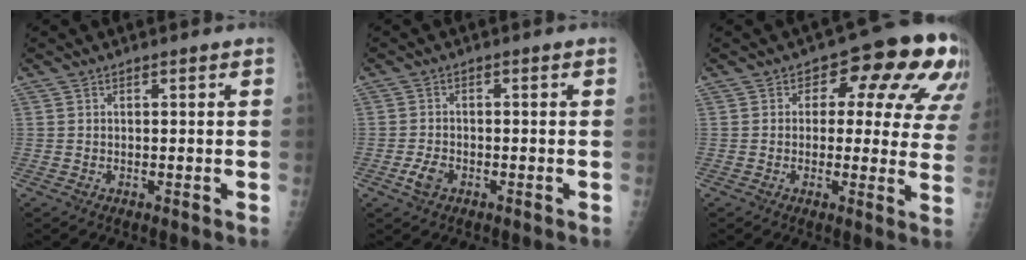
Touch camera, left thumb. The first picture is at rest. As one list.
[{"total": 3.0, "force": [-1.5, 1.8, 1.9], "torque": [-0.038, 0.005, -0.026]}, {"total": 15.2, "force": [5.5, 8.3, 11.4], "torque": [-0.077, -0.002, 0.052]}]